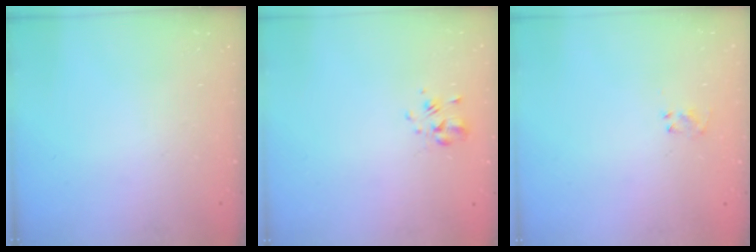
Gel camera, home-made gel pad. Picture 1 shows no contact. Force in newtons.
{"total": 2.0, "press": 1.9, "slide": 0.7}
{"total": 2.3, "press": 2.1, "slide": 0.9}